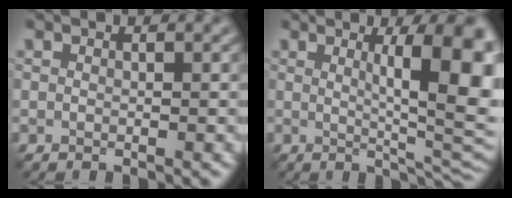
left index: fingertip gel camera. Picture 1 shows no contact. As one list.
[{"total": 11.3, "force": [2.4, 2.8, 10.6], "torque": [-0.118, -0.006, 0.038]}]